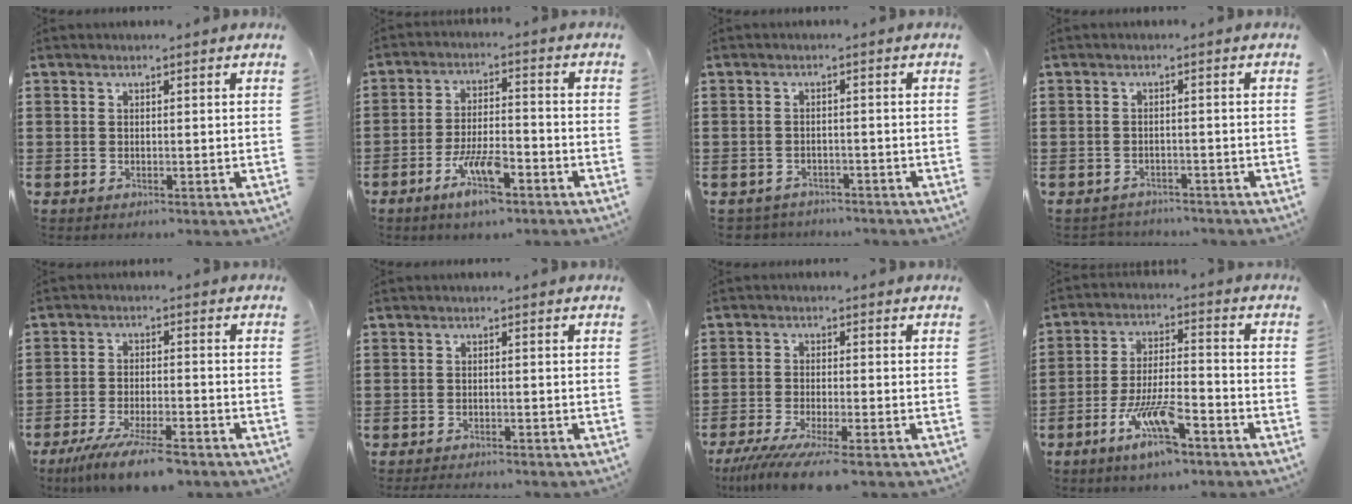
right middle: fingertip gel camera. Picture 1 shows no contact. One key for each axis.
{"total": 7.7, "fx": -4.5, "fy": 2.4, "fz": 5.8, "tx": -0.120, "ty": -0.001, "tz": -0.083}
{"total": 2.0, "fx": -1.9, "fy": 0.4, "fz": -0.3, "tx": -0.003, "ty": 0.000, "tz": -0.044}
{"total": 1.7, "fx": -1.6, "fy": 0.3, "fz": -0.2, "tx": -0.003, "ty": 0.000, "tz": -0.037}
{"total": 7.1, "fx": -5.6, "fy": 0.6, "fz": 4.3, "tx": -0.084, "ty": -0.011, "tz": -0.102}
{"total": 1.4, "fx": -1.4, "fy": 0.0, "fz": 0.1, "tx": -0.005, "ty": 0.001, "tz": -0.028}
{"total": 5.6, "fx": -4.5, "fy": -0.3, "fz": 3.2, "tx": -0.079, "ty": -0.028, "tz": -0.089}
{"total": 9.5, "fx": -5.6, "fy": 2.6, "fz": 7.2, "tx": -0.152, "ty": -0.001, "tz": -0.105}